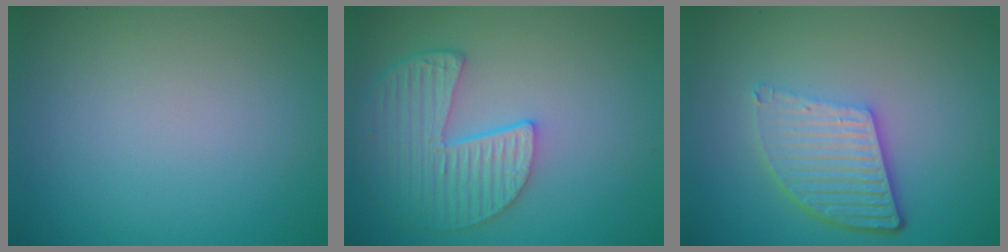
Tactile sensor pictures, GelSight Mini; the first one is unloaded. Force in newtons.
{"total": 5.3, "press": 4.3, "slide": 3.1}
{"total": 5.5, "press": 4.0, "slide": 3.9}